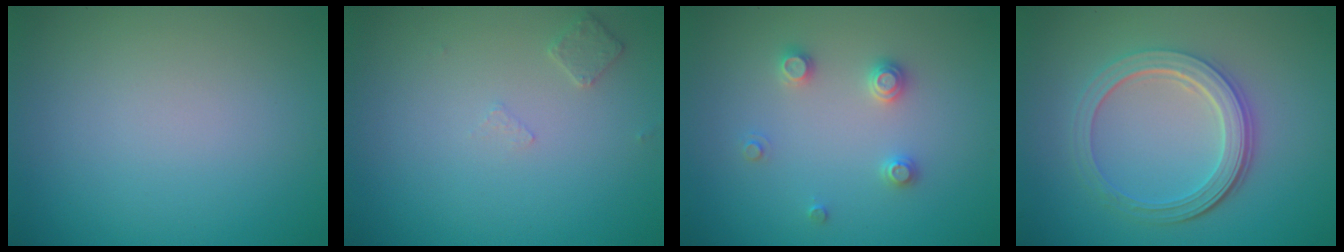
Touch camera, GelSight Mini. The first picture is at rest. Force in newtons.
{"total": 1.2, "press": 1.1, "slide": 0.3}
{"total": 2.0, "press": 2.0, "slide": 0.2}
{"total": 4.9, "press": 3.7, "slide": 3.2}